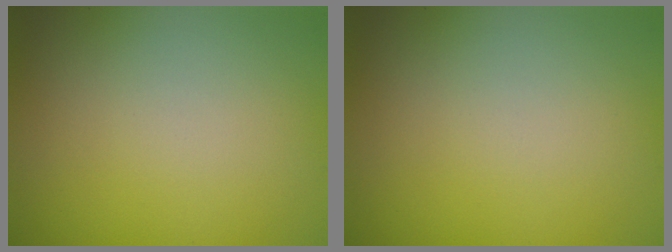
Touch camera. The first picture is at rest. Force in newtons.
{"total": 0.0}